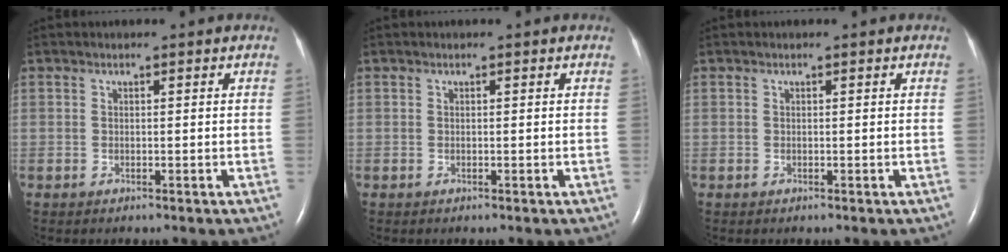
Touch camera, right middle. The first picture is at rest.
{"total": 0.0}
{"total": 0.0}